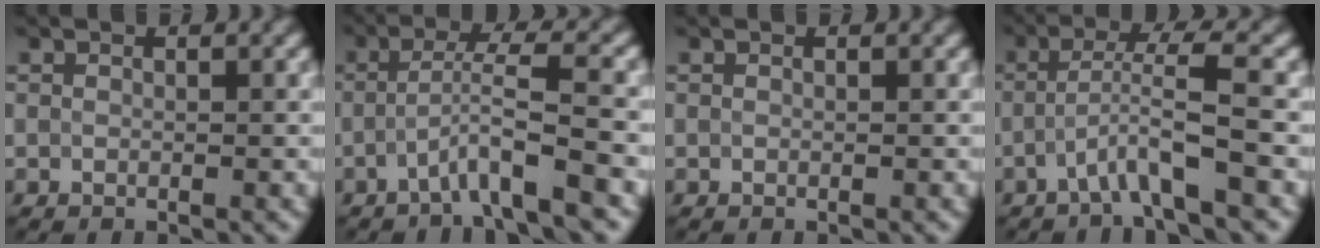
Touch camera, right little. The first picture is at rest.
{"total": 4.7, "force": [-2.0, 0.2, 4.2], "torque": [-0.069, 0.016, -0.048]}
{"total": 0.0}
{"total": 4.0, "force": [-1.5, 0.0, 3.7], "torque": [-0.070, 0.014, -0.036]}